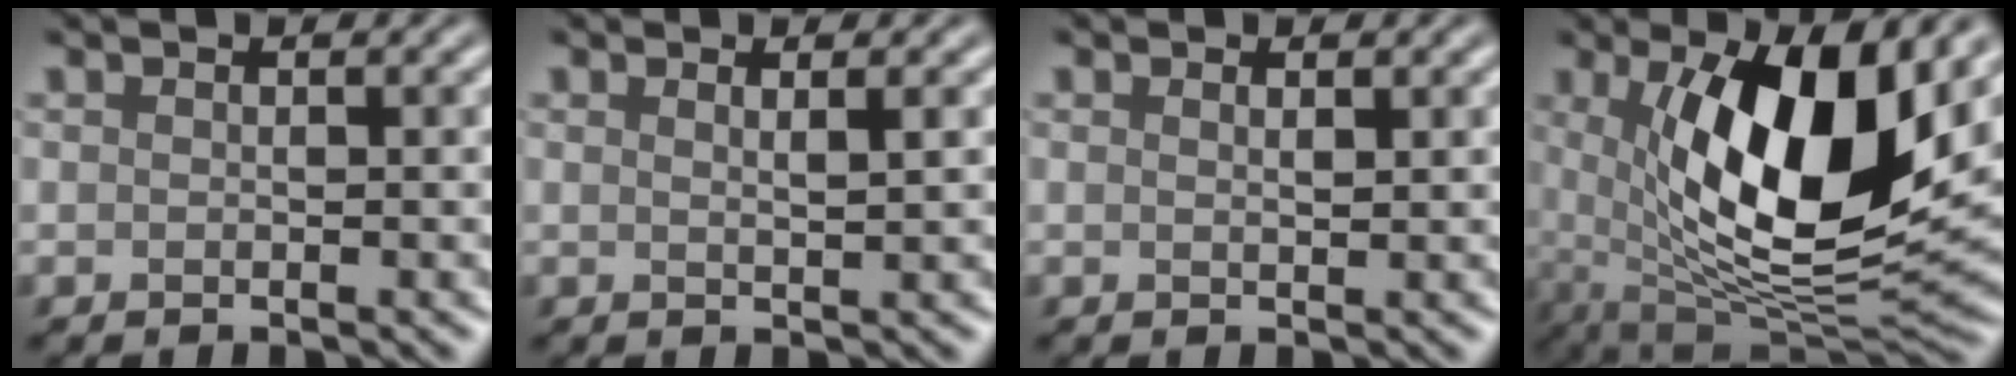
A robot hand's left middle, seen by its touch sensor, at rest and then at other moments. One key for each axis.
{"total": 1.1, "fx": 0.6, "fy": 0.3, "fz": 0.9, "tx": -0.007, "ty": 0.001, "tz": 0.007}
{"total": 0.6, "fx": 0.4, "fy": 0.1, "fz": 0.3, "tx": -0.005, "ty": -0.002, "tz": 0.008}
{"total": 12.9, "fx": 2.7, "fy": 5.1, "fz": 11.6, "tx": -0.186, "ty": -0.018, "tz": 0.046}